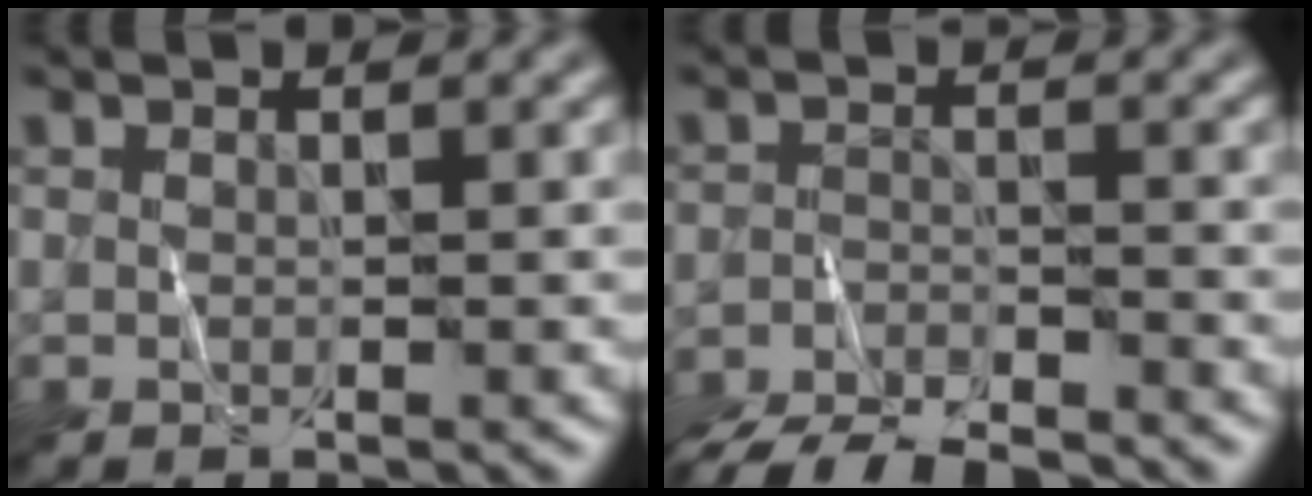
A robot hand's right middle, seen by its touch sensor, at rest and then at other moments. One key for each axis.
{"total": 8.7, "fx": -8.1, "fy": 1.9, "fz": 2.7, "tx": -0.053, "ty": -0.026, "tz": -0.130}